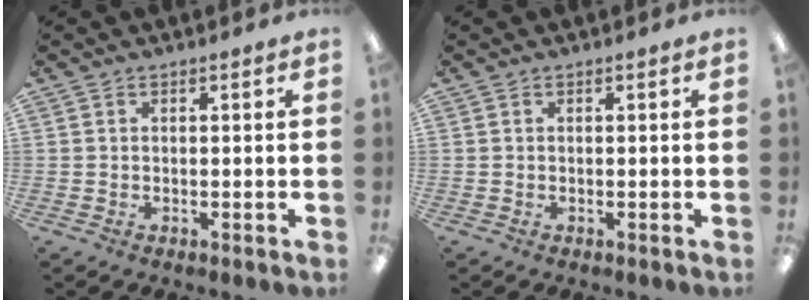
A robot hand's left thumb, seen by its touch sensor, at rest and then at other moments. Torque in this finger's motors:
{"motor_torque": [-0.13, 0.13, 0.04, -0.04, 0.00]}